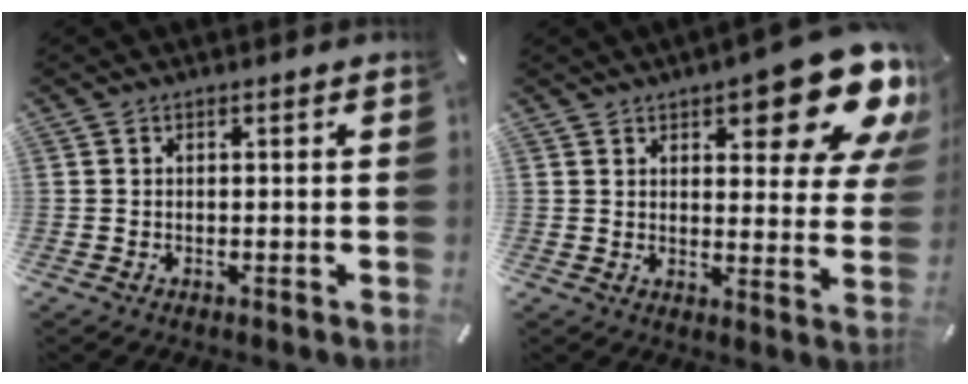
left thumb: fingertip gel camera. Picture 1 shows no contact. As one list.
[{"total": 16.6, "force": [10.1, 5.9, 11.7], "torque": [-0.145, -0.069, 0.164]}]